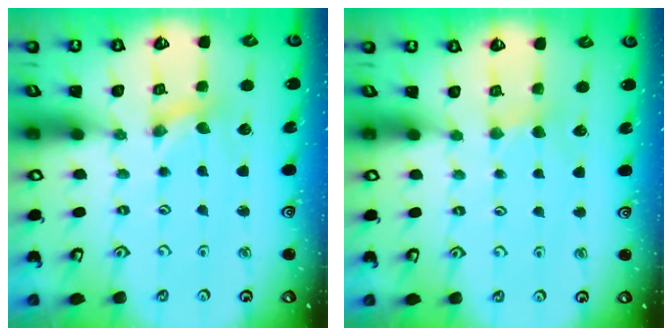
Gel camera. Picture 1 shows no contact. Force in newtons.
{"total": 2.8, "press": 2.7, "slide": 0.4}